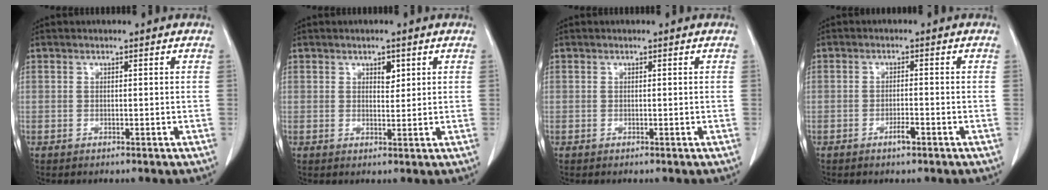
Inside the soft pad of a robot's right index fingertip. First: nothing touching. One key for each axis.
{"total": 1.9, "fx": 1.0, "fy": 1.0, "fz": 1.3, "tx": -0.016, "ty": -0.004, "tz": 0.016}
{"total": 0.0}
{"total": 2.1, "fx": -1.3, "fy": 0.3, "fz": 1.7, "tx": -0.030, "ty": -0.001, "tz": -0.022}